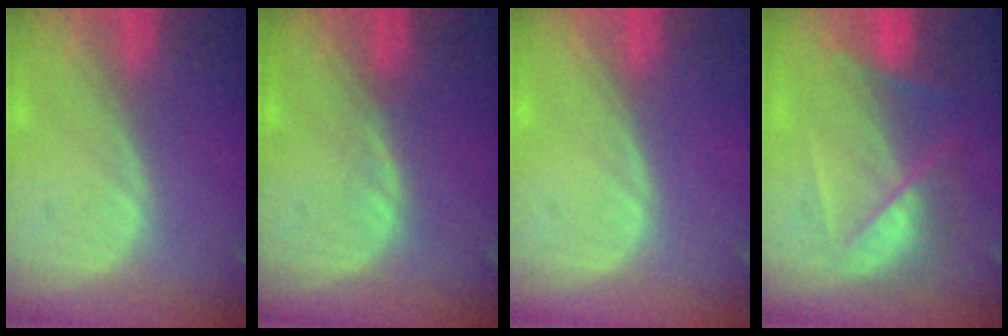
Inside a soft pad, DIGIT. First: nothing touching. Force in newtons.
{"total": 1.1, "press": 1.0, "slide": 0.2}
{"total": 0.0}
{"total": 7.4, "press": 6.5, "slide": 3.4}